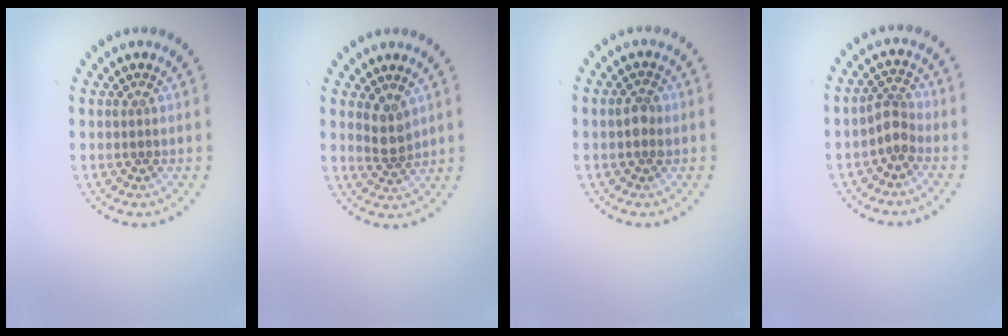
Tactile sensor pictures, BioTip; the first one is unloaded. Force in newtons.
{"total": 2.1, "press": 1.8, "slide": 1.1}
{"total": 1.4, "press": 1.4, "slide": 0.1}
{"total": 2.0, "press": 1.6, "slide": 1.3}